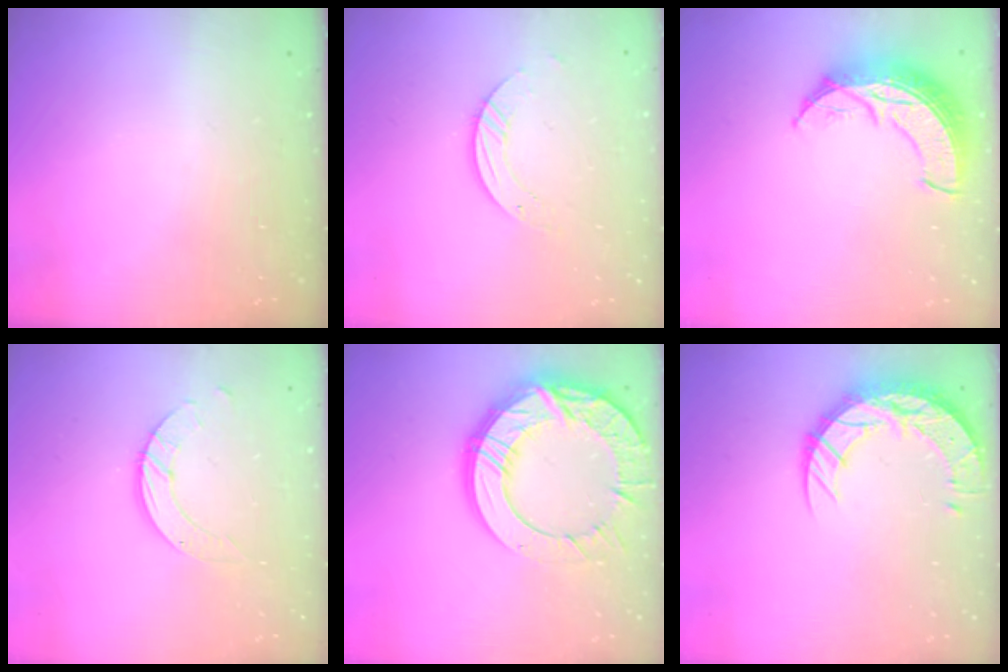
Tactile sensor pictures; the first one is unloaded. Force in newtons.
{"total": 3.9, "press": 3.9, "slide": 0.1}
{"total": 11.2, "press": 11.1, "slide": 0.9}
{"total": 6.5, "press": 6.5, "slide": 0.5}
{"total": 22.7, "press": 22.7, "slide": 1.8}
{"total": 16.5, "press": 16.4, "slide": 1.2}